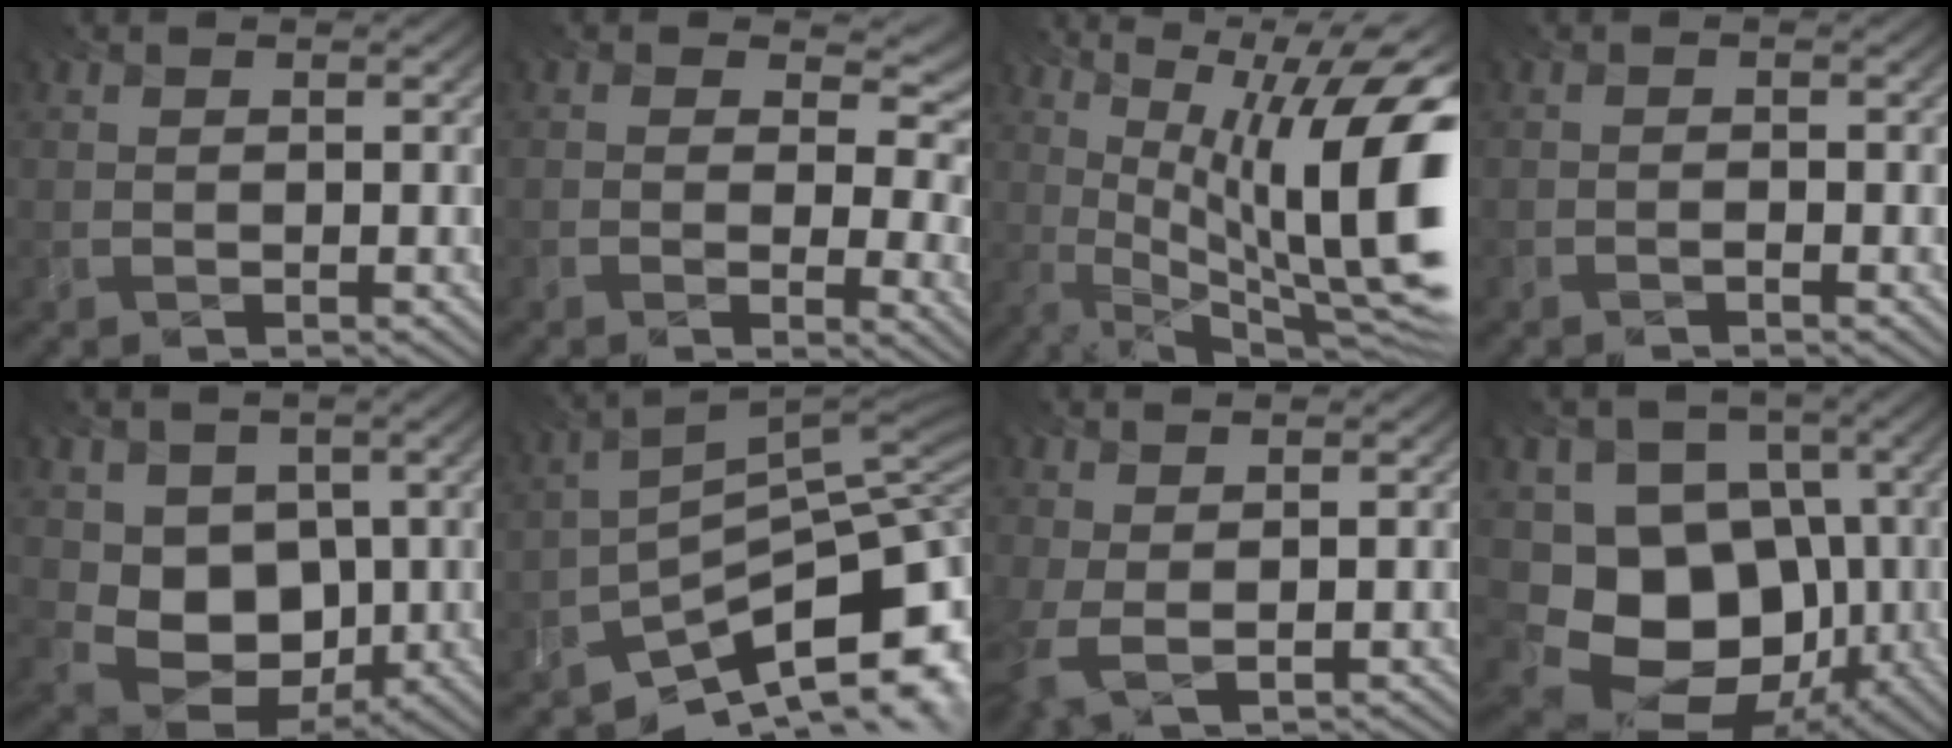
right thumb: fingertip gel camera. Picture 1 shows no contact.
{"total": 6.6, "force": [2.8, 4.1, 4.3], "torque": [-0.083, -0.003, 0.055]}
{"total": 18.1, "force": [1.1, 7.0, 16.7], "torque": [-0.237, 0.005, 0.018]}
{"total": 0.8, "force": [-0.8, -0.3, 0.0], "torque": [0.000, -0.007, -0.022]}
{"total": 8.5, "force": [0.1, 6.6, 5.3], "torque": [-0.115, -0.023, 0.005]}
{"total": 12.8, "force": [-8.8, 4.3, 8.2], "torque": [-0.126, -0.002, -0.161]}
{"total": 3.3, "force": [0.6, 1.6, 2.8], "torque": [-0.081, -0.001, 0.014]}
{"total": 13.3, "force": [-4.1, 10.4, 7.3], "torque": [-0.150, -0.036, -0.070]}